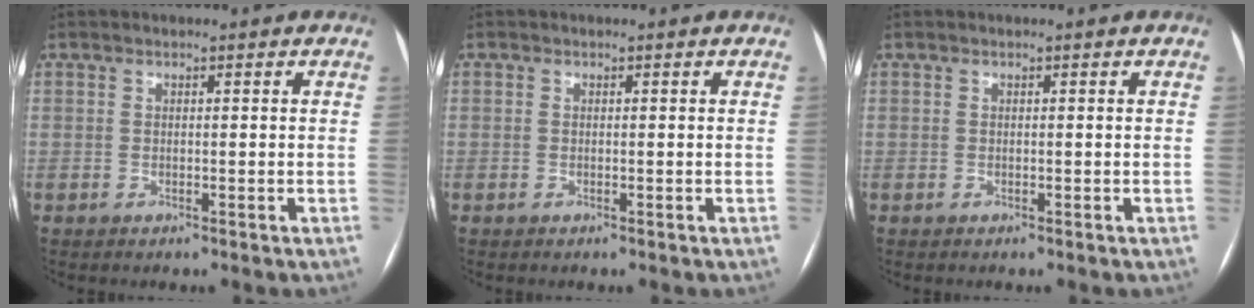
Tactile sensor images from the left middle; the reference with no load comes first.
{"total": 0.0}
{"total": 0.0}